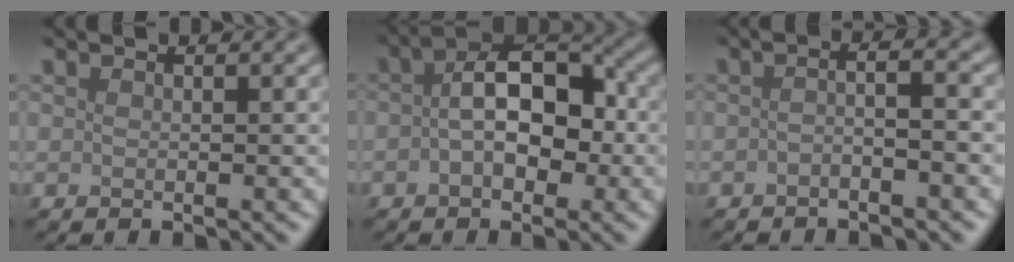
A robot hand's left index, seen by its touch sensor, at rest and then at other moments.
{"total": 6.7, "force": [0.0, 3.8, 5.5], "torque": [-0.080, 0.015, -0.009]}
{"total": 2.0, "force": [-0.9, 0.3, 1.7], "torque": [-0.032, 0.003, -0.022]}